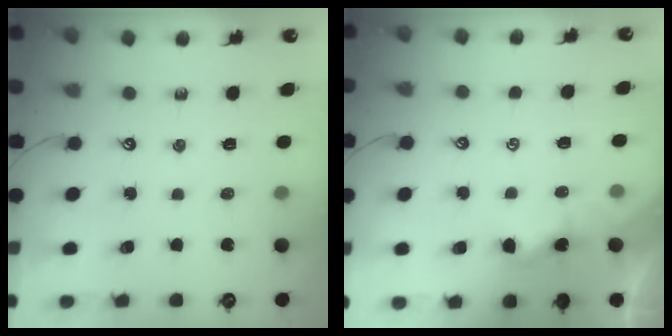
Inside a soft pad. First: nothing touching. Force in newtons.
{"total": 1.9, "press": 1.9, "slide": 0.2}